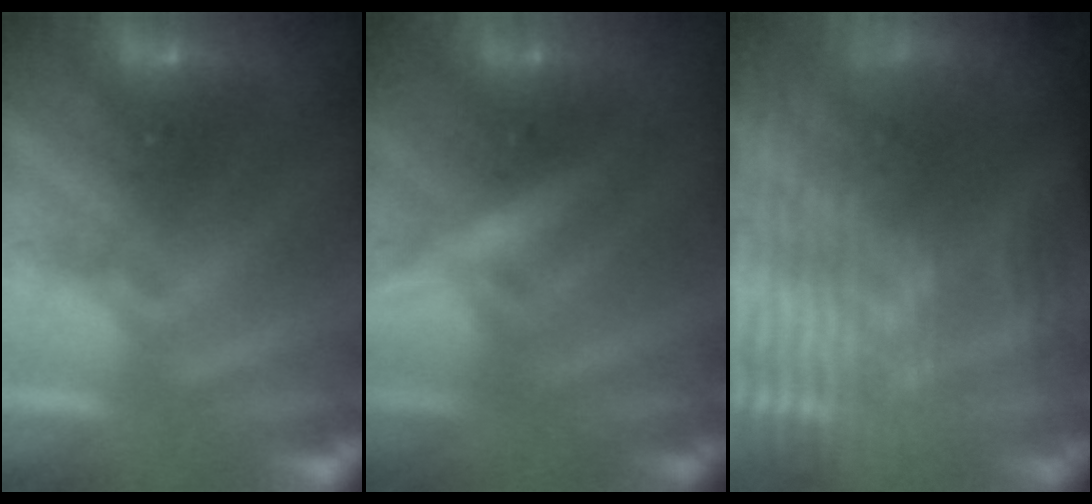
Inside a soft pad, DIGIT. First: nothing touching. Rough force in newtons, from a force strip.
{"total": 2.4}
{"total": 7.7}